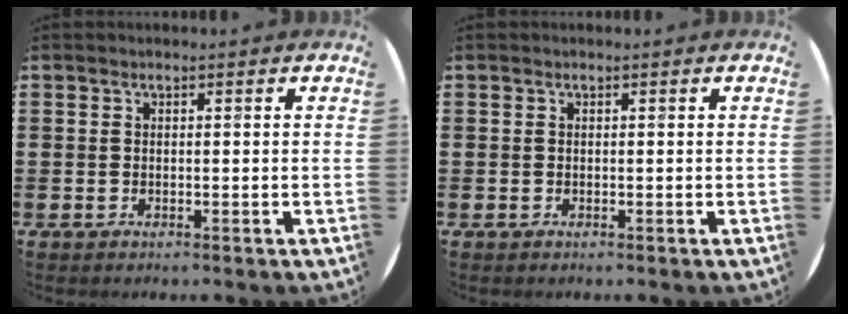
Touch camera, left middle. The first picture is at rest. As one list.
[{"total": 0.0}]